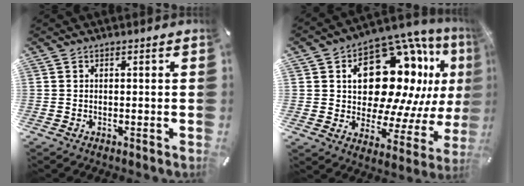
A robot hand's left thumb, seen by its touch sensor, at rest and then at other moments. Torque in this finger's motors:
{"motor_torque": [1.89, 1.47, 1.71, -0.43, 0.12]}